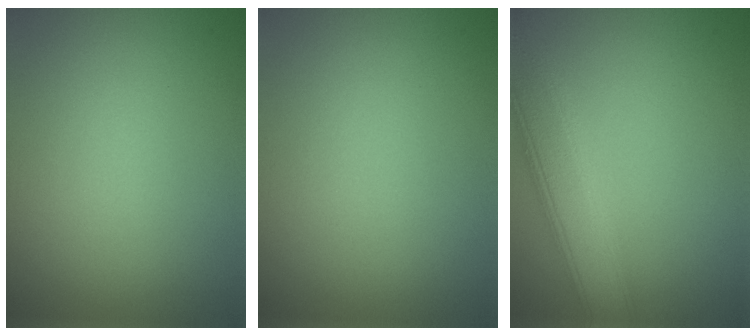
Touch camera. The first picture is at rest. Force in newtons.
{"total": 0.0}
{"total": 7.3, "press": 7.3, "slide": 0.6}